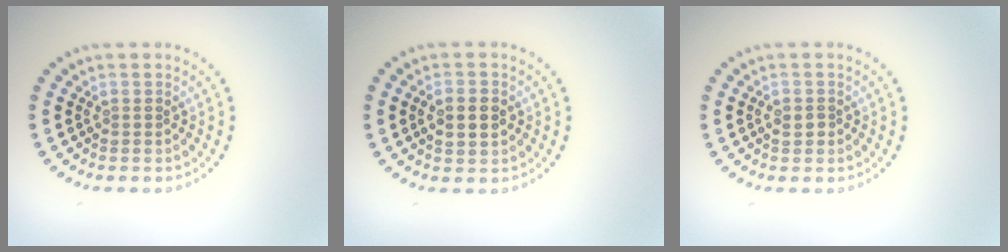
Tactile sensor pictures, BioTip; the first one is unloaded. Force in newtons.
{"total": 2.6, "press": 2.6, "slide": 0.1}
{"total": 1.2, "press": 1.1, "slide": 0.3}